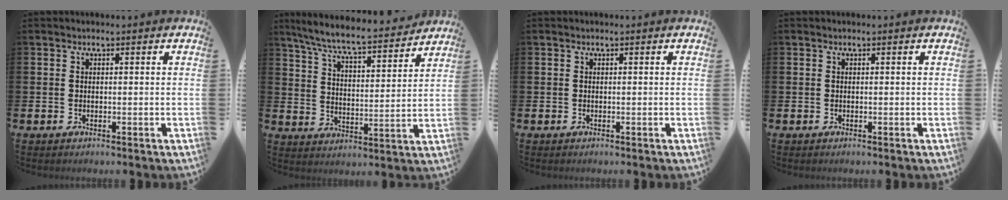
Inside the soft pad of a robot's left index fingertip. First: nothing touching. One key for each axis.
{"total": 7.7, "fx": 7.2, "fy": 0.6, "fz": 2.8, "tx": -0.086, "ty": -0.049, "tz": 0.122}
{"total": 0.0}
{"total": 0.0}